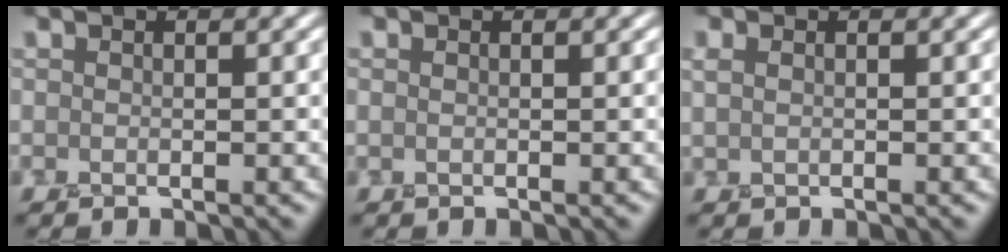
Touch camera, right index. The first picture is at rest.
{"total": 0.0}
{"total": 0.8, "force": [0.3, 0.5, 0.6], "torque": [-0.013, 0.001, 0.008]}